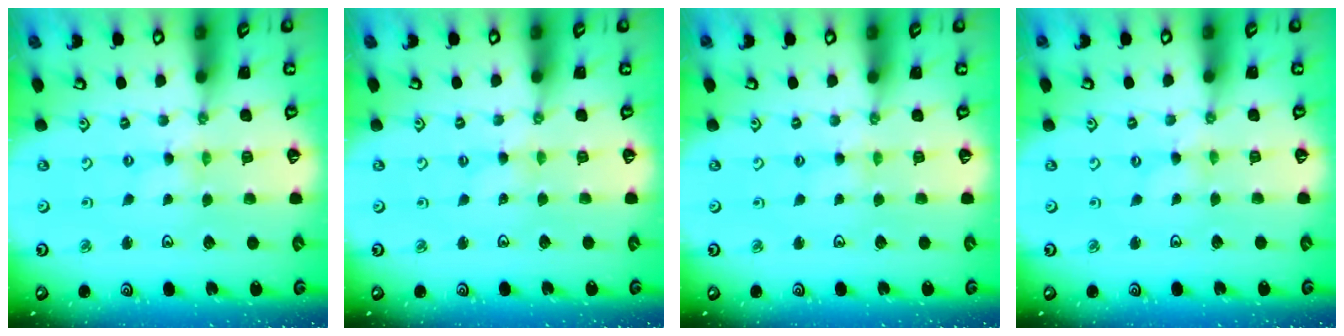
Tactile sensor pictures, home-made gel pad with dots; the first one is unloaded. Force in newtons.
{"total": 2.0, "press": 1.9, "slide": 0.3}
{"total": 1.3, "press": 1.2, "slide": 0.3}
{"total": 0.0}